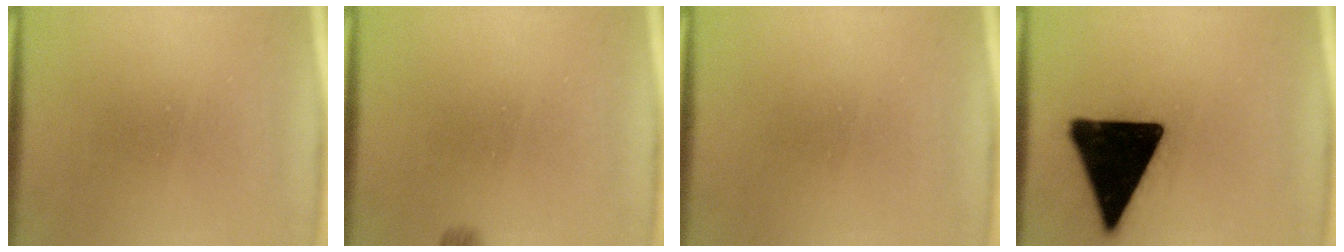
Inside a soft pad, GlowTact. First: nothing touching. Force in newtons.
{"total": 1.3}
{"total": 1.6}
{"total": 19.6}